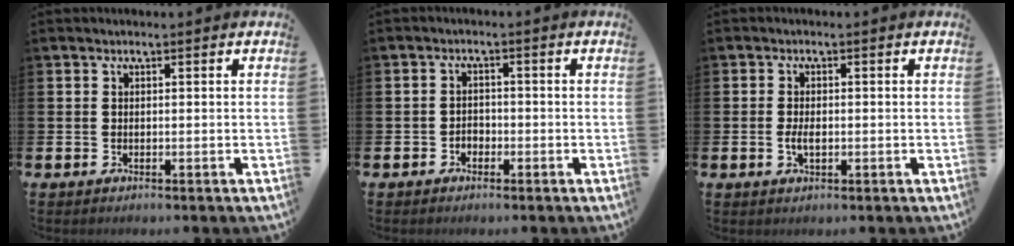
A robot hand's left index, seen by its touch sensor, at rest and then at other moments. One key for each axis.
{"total": 1.6, "fx": -1.0, "fy": 1.2, "fz": 0.3, "tx": -0.003, "ty": 0.001, "tz": -0.024}
{"total": 2.2, "fx": -0.3, "fy": 1.1, "fz": 1.9, "tx": -0.031, "ty": -0.001, "tz": -0.008}